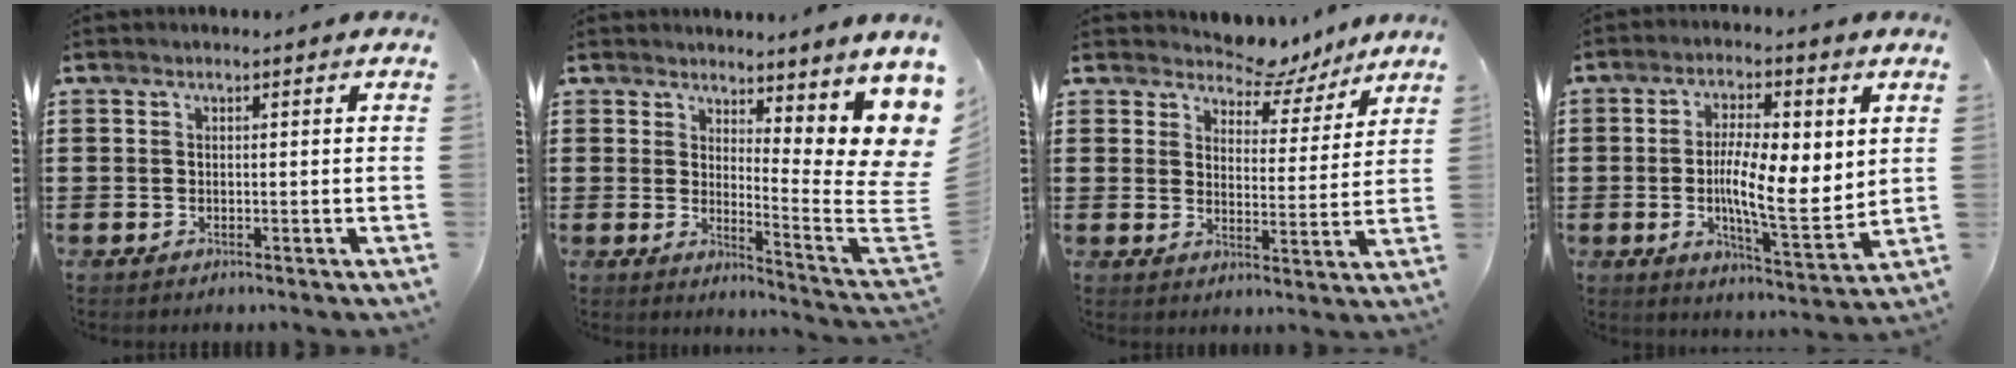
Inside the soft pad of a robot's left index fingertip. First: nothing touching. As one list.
[{"total": 6.5, "force": [5.0, 1.0, 4.0], "torque": [-0.065, -0.056, 0.086]}, {"total": 6.2, "force": [5.9, 1.9, 0.5], "torque": [-0.033, -0.036, 0.105]}, {"total": 9.8, "force": [0.7, 3.4, 9.1], "torque": [-0.144, -0.013, 0.009]}]